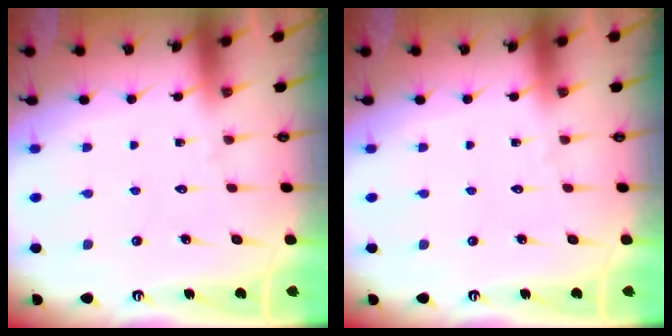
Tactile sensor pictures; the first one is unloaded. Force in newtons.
{"total": 0.0}